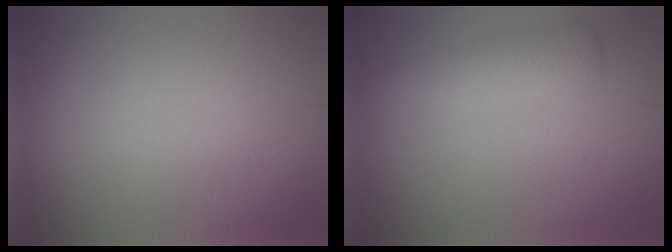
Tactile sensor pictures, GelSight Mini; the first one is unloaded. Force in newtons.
{"total": 3.7, "press": 3.7, "slide": 0.1}